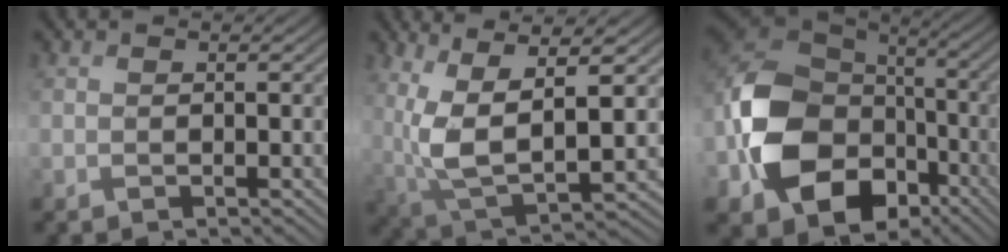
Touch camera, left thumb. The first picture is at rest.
{"total": 9.8, "force": [1.8, 3.8, 8.8], "torque": [-0.205, -0.009, 0.040]}
{"total": 16.6, "force": [-4.9, 12.3, 10.1], "torque": [-0.228, -0.037, -0.090]}